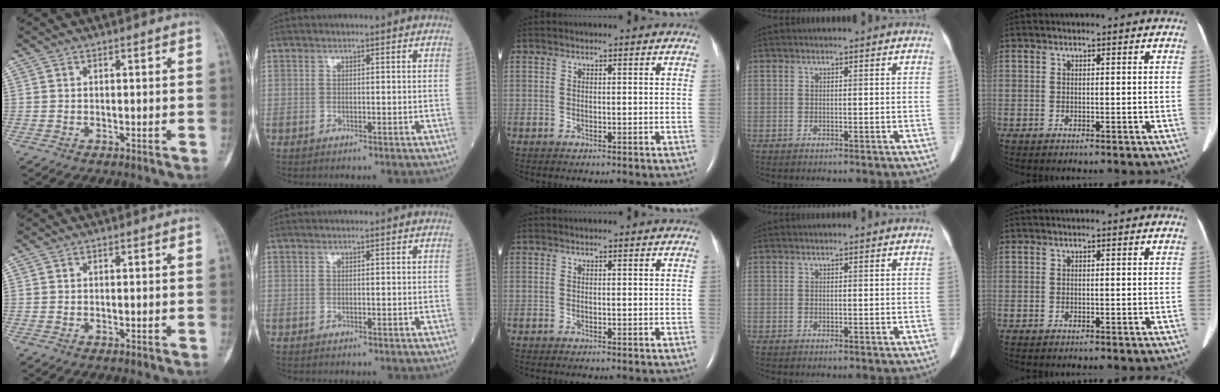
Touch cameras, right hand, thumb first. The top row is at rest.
{}